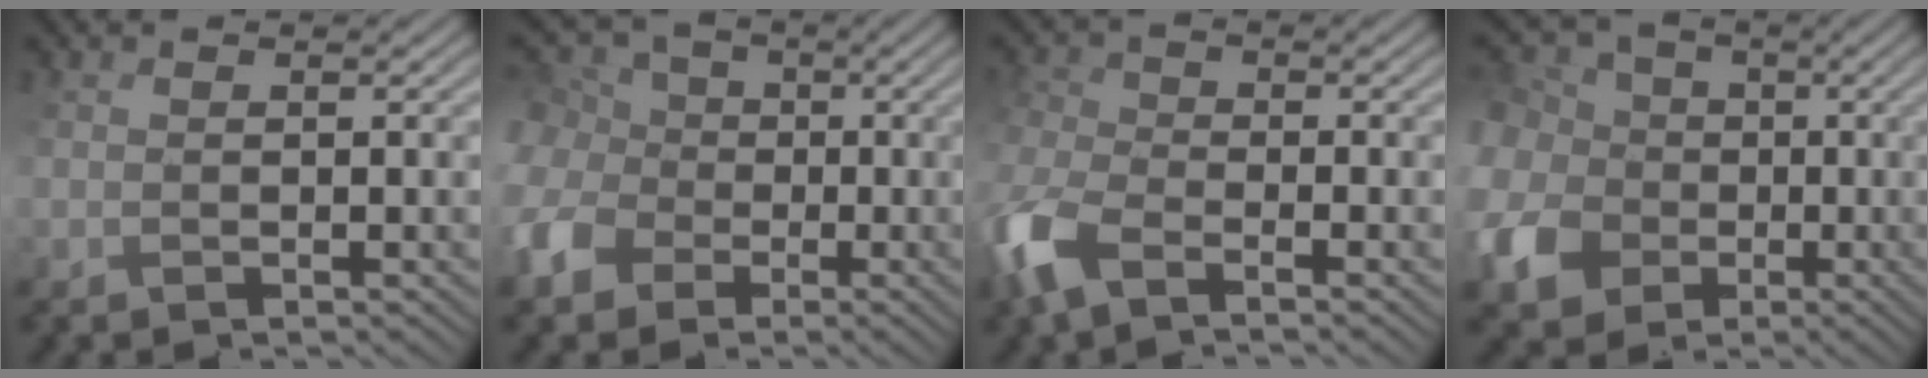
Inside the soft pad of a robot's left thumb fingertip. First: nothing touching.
{"total": 8.5, "force": [-0.8, 7.4, 4.1], "torque": [-0.137, 0.003, -0.019]}
{"total": 7.0, "force": [-3.1, 3.5, 5.2], "torque": [-0.147, -0.006, -0.072]}
{"total": 11.8, "force": [0.1, 10.6, 5.2], "torque": [-0.191, -0.006, -0.008]}